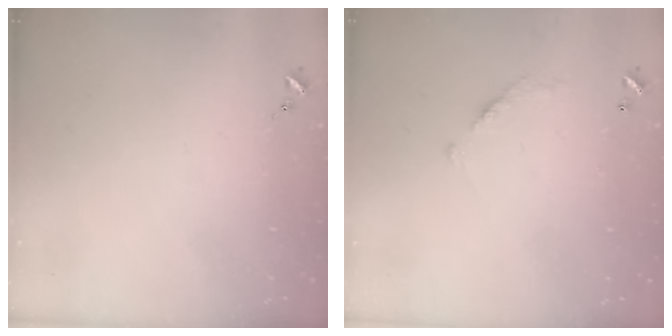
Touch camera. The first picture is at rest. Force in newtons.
{"total": 6.5, "press": 6.5, "slide": 0.4}